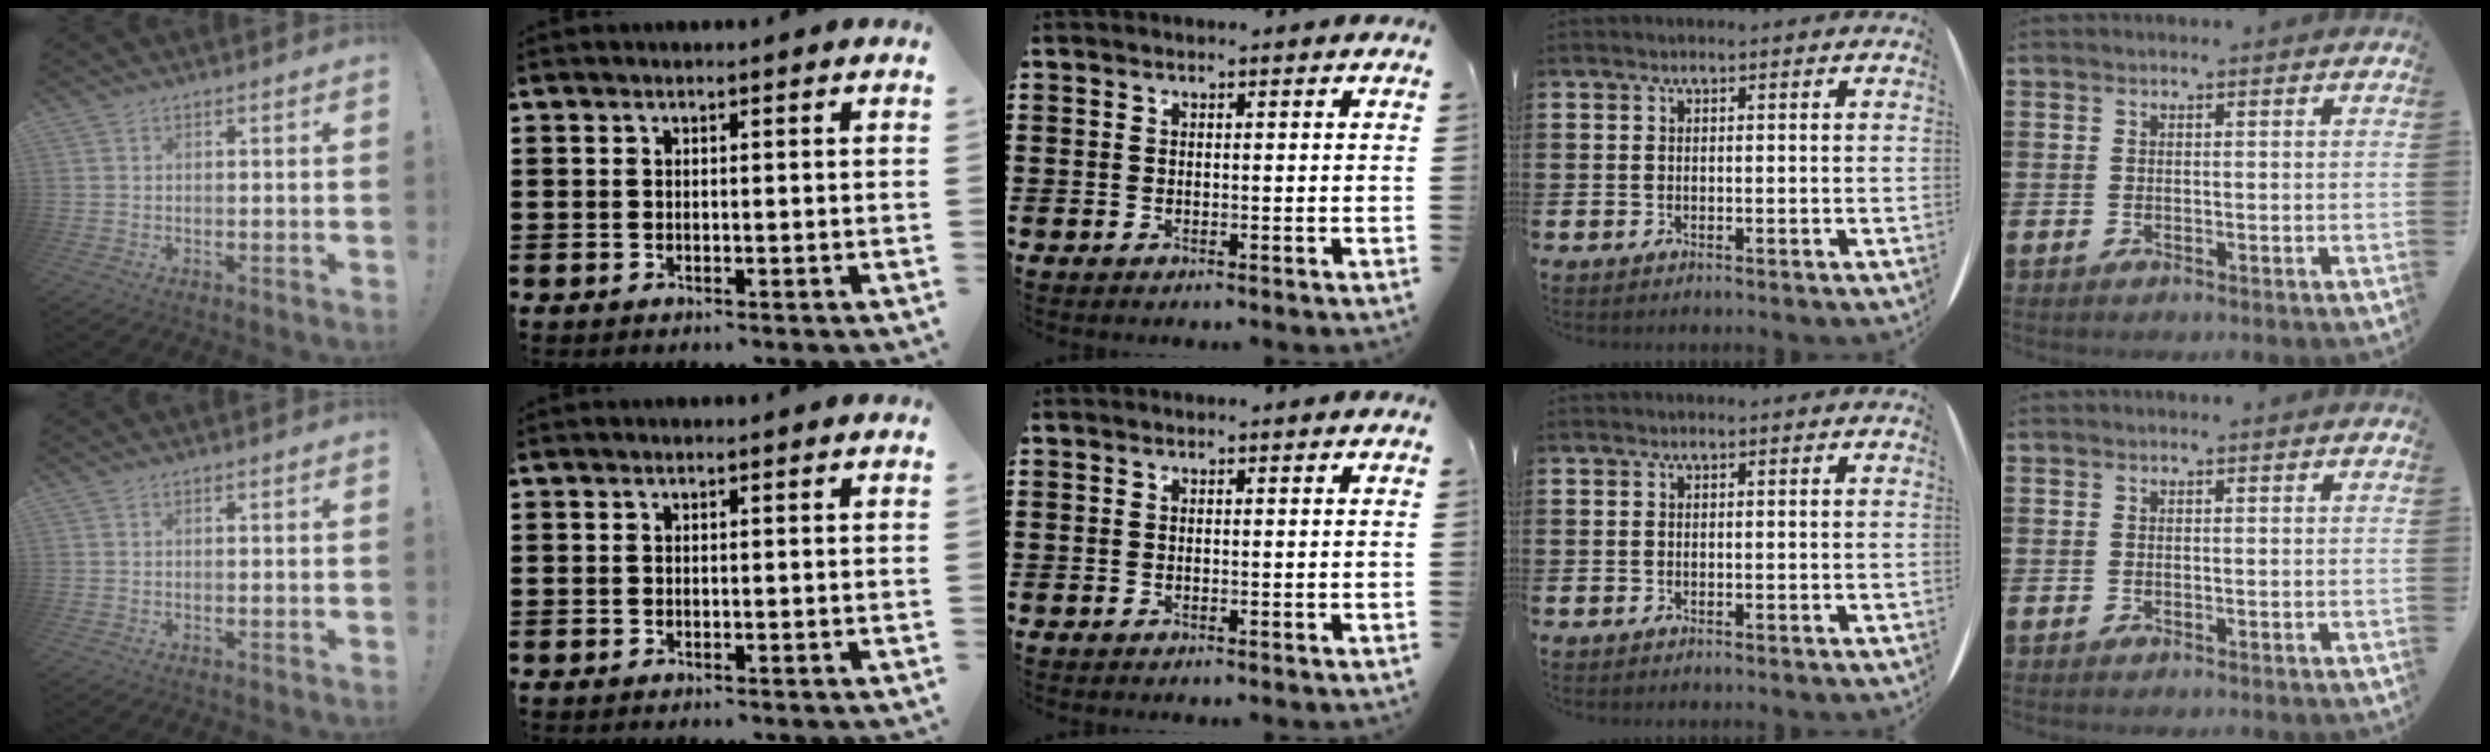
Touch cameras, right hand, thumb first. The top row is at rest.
{}